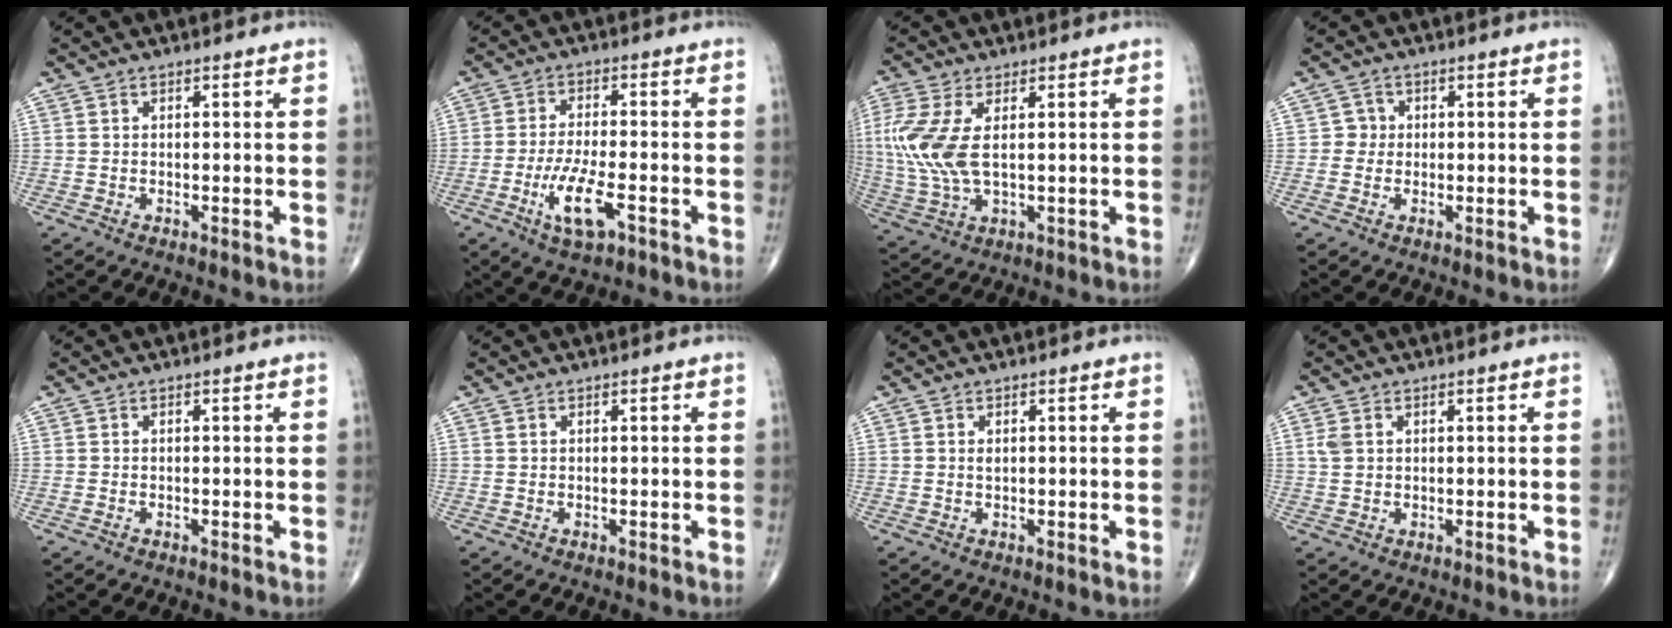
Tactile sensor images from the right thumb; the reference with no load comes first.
{"total": 8.2, "force": [-3.6, 2.4, 6.9], "torque": [-0.140, 0.009, -0.063]}
{"total": 10.8, "force": [1.7, 5.0, 9.4], "torque": [-0.242, -0.002, 0.043]}
{"total": 2.1, "force": [0.0, 2.1, 0.3], "torque": [0.011, 0.007, -0.008]}
{"total": 0.0}
{"total": 0.0}
{"total": 0.7, "force": [0.2, 0.3, 0.6], "torque": [-0.008, -0.001, 0.003]}
{"total": 2.3, "force": [0.8, 1.7, 1.3], "torque": [-0.029, 0.004, 0.021]}